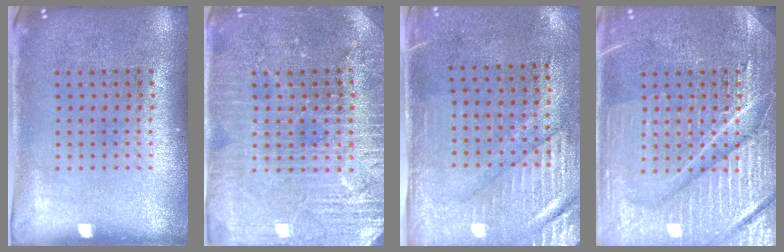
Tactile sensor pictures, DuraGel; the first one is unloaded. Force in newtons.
{"total": 4.0, "press": 3.8, "slide": 1.2}
{"total": 3.0, "press": 2.5, "slide": 1.6}
{"total": 7.4, "press": 7.3, "slide": 1.1}